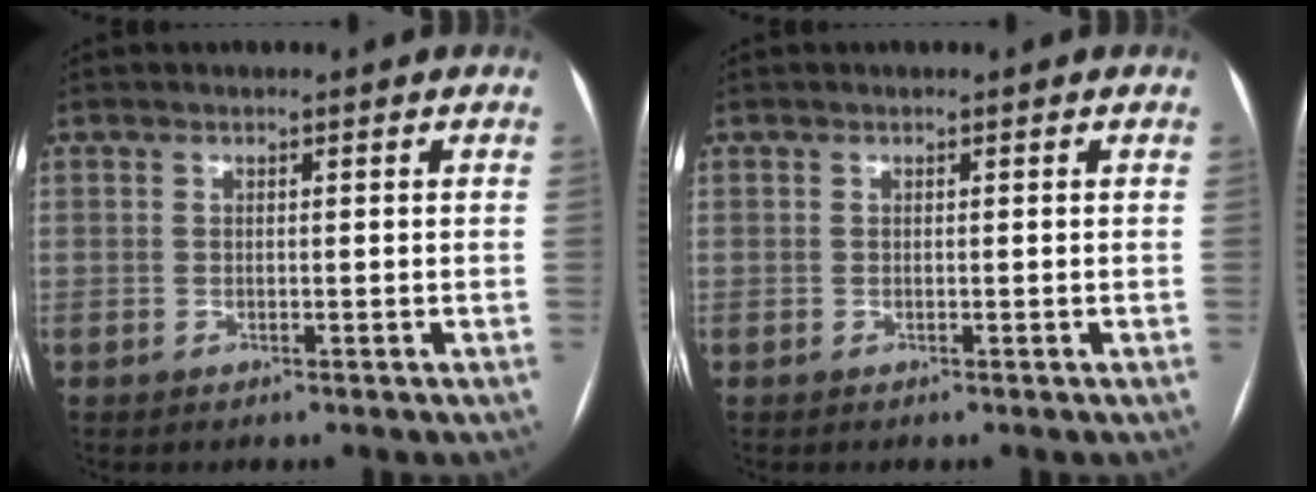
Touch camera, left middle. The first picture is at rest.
{"total": 0.0}